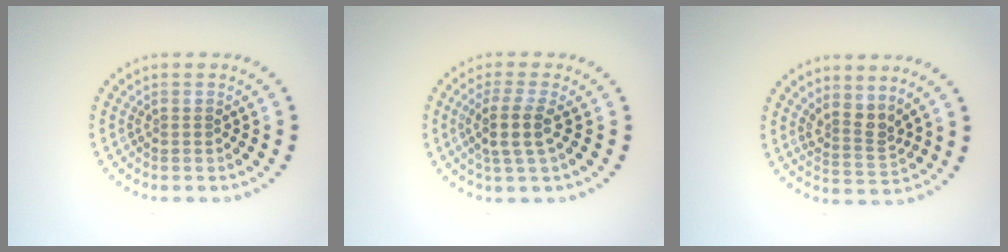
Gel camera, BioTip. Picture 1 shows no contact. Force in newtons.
{"total": 2.7, "press": 2.3, "slide": 1.5}
{"total": 2.4, "press": 1.8, "slide": 1.6}